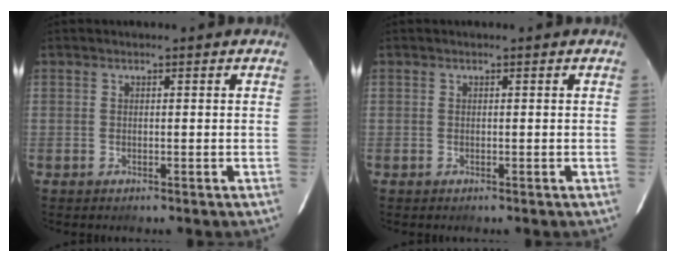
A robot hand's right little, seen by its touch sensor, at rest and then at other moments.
{"total": 0.0}